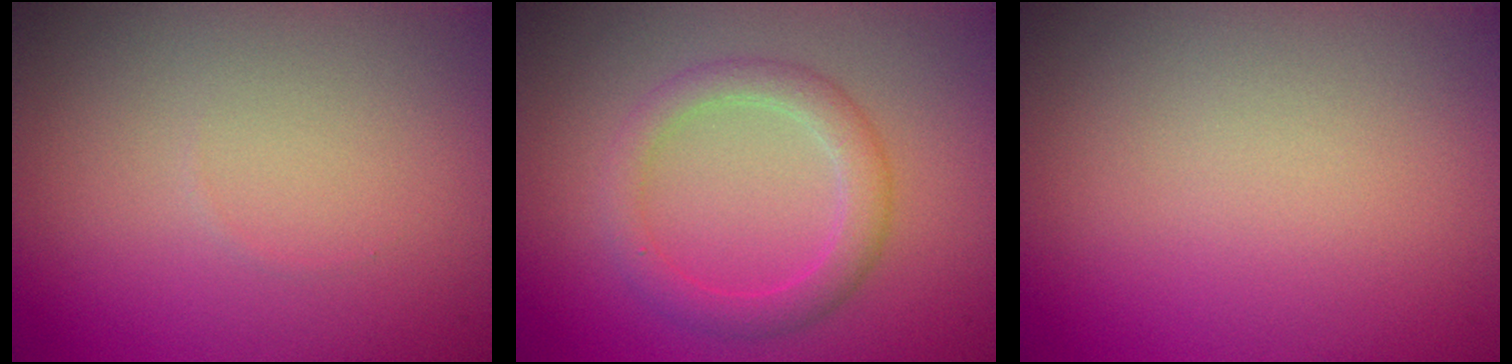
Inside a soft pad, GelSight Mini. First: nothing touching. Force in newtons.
{"total": 3.0, "press": 3.0, "slide": 0.1}
{"total": 0.0}